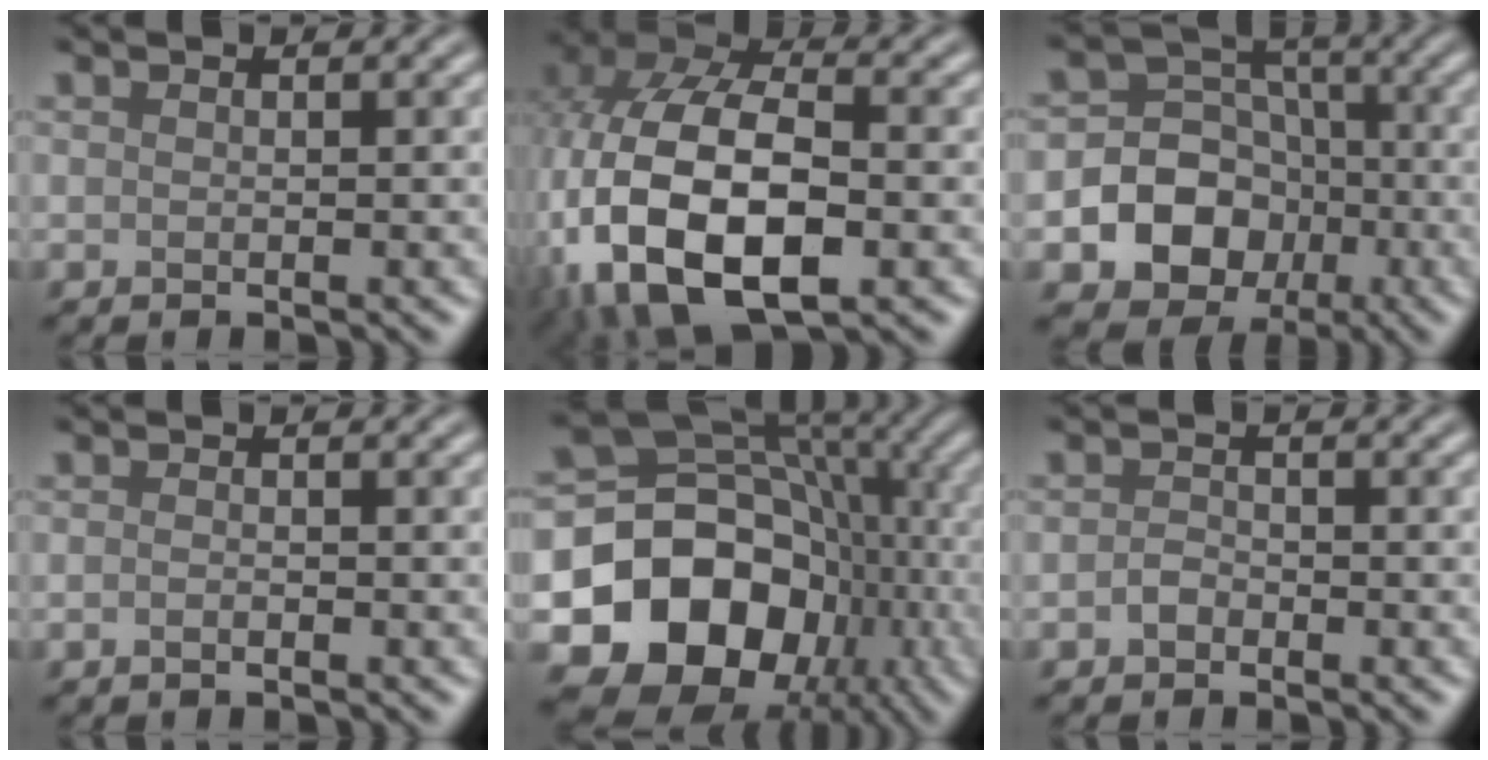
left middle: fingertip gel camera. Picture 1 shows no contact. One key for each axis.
{"total": 14.0, "fx": -3.5, "fy": 8.6, "fz": 10.5, "tx": -0.224, "ty": -0.017, "tz": -0.058}
{"total": 10.4, "fx": -3.4, "fy": 9.2, "fz": 3.5, "tx": -0.051, "ty": -0.005, "tz": -0.086}
{"total": 0.7, "fx": -0.3, "fy": 0.2, "fz": 0.5, "tx": -0.011, "ty": -0.002, "tz": -0.007}
{"total": 16.9, "fx": -5.4, "fy": 13.7, "fz": 8.4, "tx": -0.144, "ty": -0.007, "tz": -0.098}
{"total": 1.0, "fx": -0.5, "fy": 0.7, "fz": 0.5, "tx": -0.011, "ty": 0.001, "tz": -0.013}